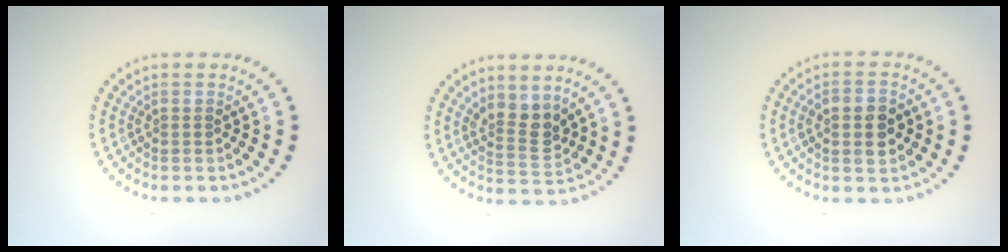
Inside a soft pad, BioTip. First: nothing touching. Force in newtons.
{"total": 2.9, "press": 2.6, "slide": 1.3}
{"total": 3.4, "press": 3.4, "slide": 0.3}